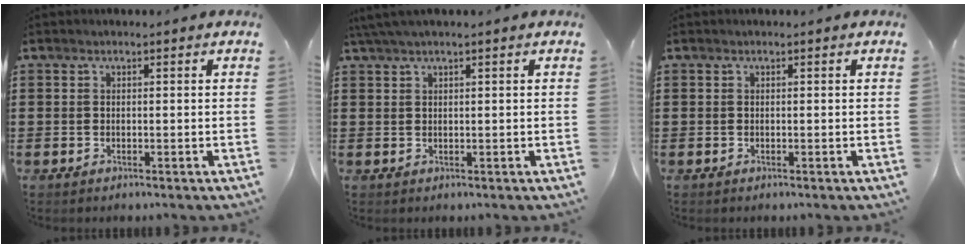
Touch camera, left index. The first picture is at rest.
{"total": 1.6, "force": [1.0, 0.0, 1.3], "torque": [-0.026, 0.000, 0.018]}
{"total": 0.0}